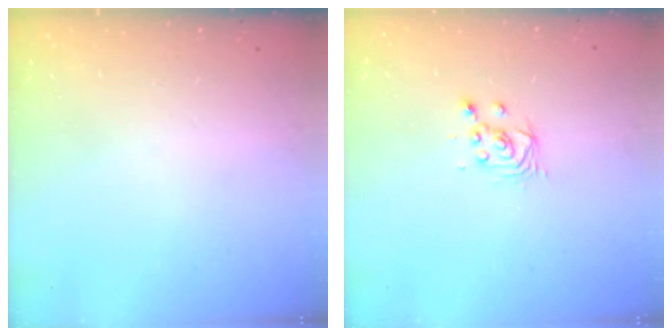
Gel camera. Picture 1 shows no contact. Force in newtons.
{"total": 2.6, "press": 2.6, "slide": 0.1}